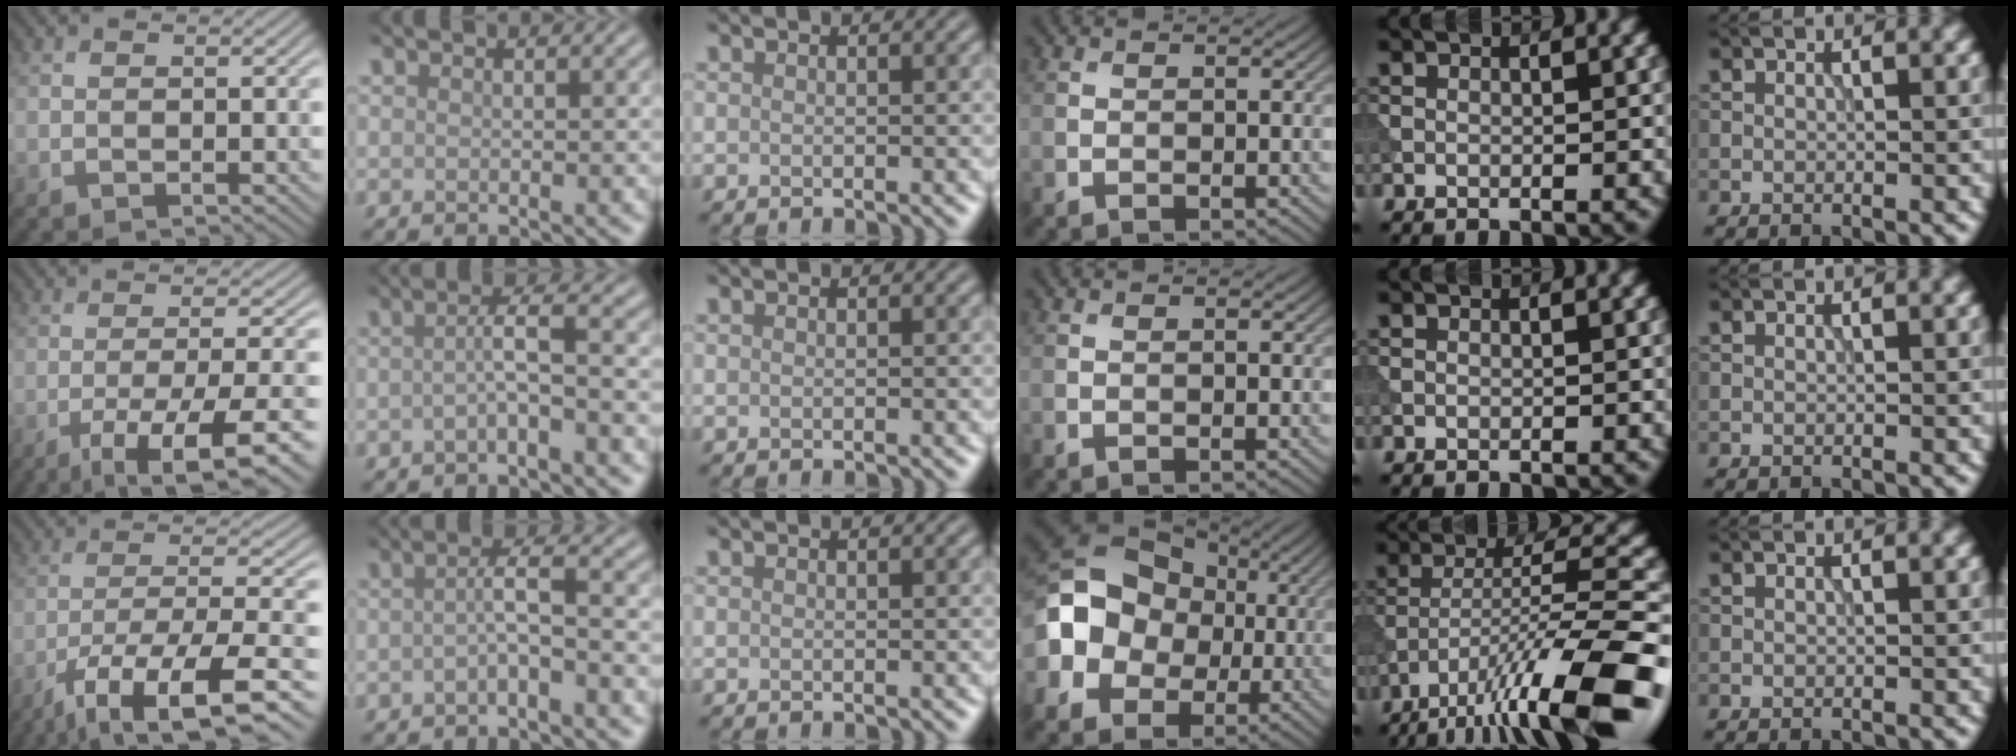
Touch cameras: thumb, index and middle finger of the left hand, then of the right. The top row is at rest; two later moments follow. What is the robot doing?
{"motion": "extract", "object": "tissue"}